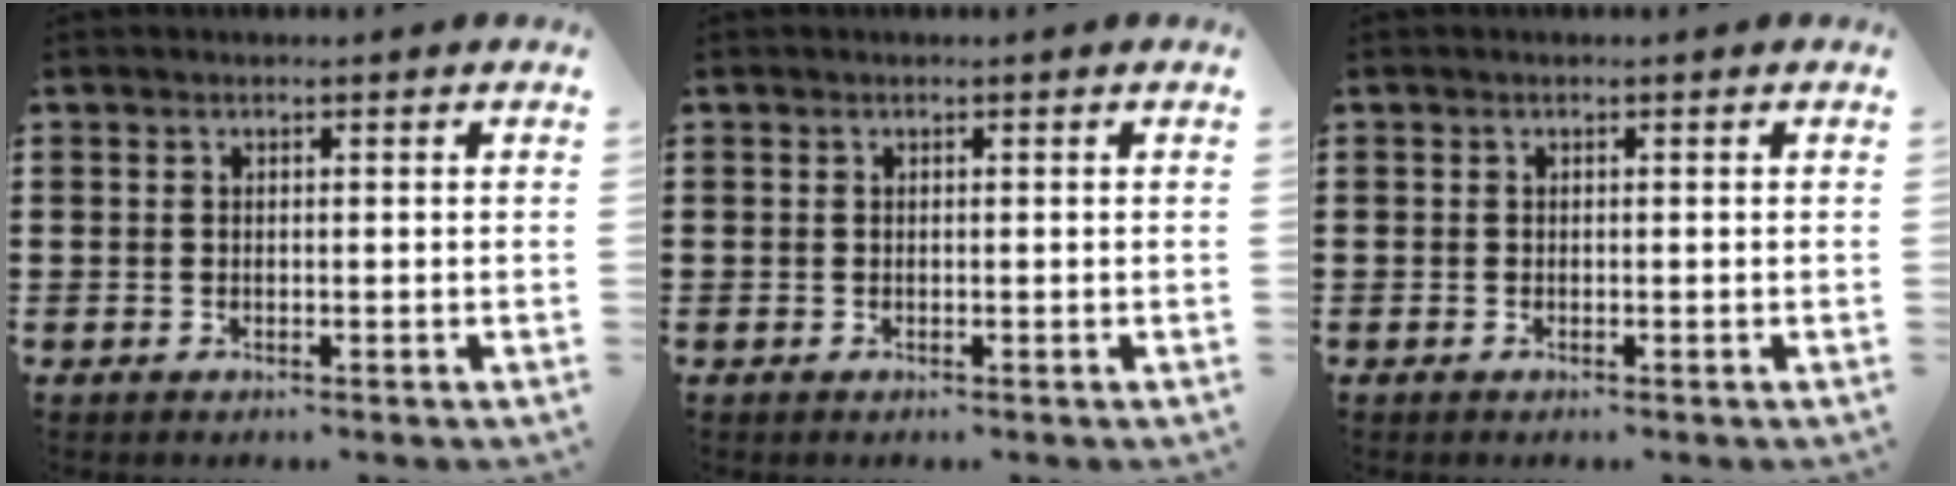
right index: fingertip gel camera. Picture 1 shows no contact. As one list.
[{"total": 0.0}, {"total": 0.0}]